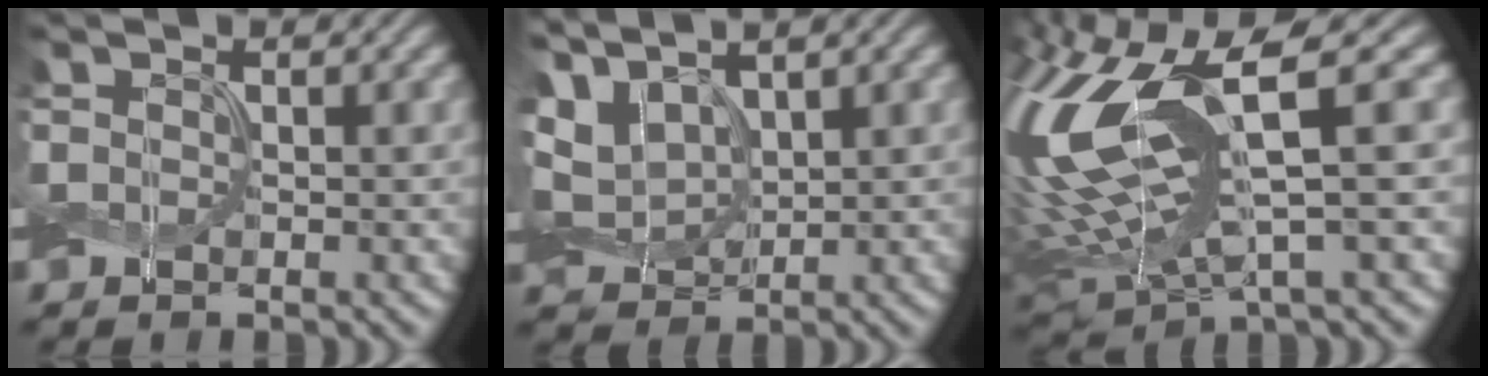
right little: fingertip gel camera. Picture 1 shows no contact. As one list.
[{"total": 6.5, "force": [3.2, 3.6, 4.5], "torque": [-0.113, 0.021, 0.062]}, {"total": 14.3, "force": [2.2, 4.7, 13.3], "torque": [-0.308, 0.004, 0.057]}]